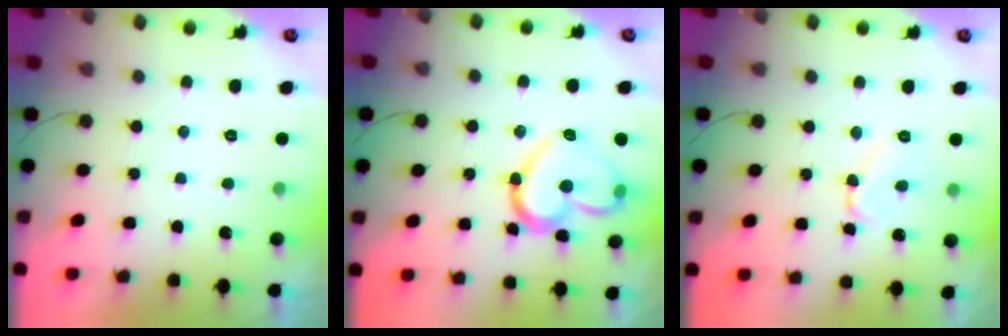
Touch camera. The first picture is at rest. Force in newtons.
{"total": 16.6, "press": 16.5, "slide": 1.3}
{"total": 7.2, "press": 7.2, "slide": 0.7}